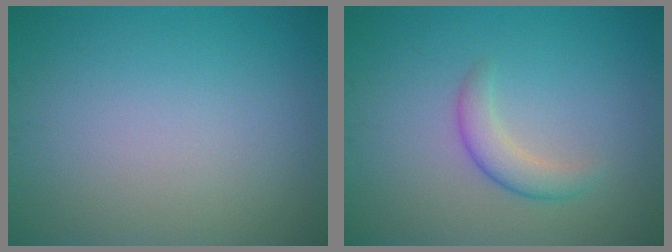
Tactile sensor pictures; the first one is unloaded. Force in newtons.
{"total": 2.3, "press": 2.3, "slide": 0.1}